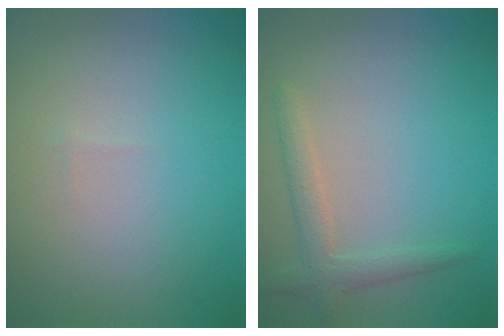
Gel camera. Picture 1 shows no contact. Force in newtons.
{"total": 2.2, "press": 2.2, "slide": 0.1}